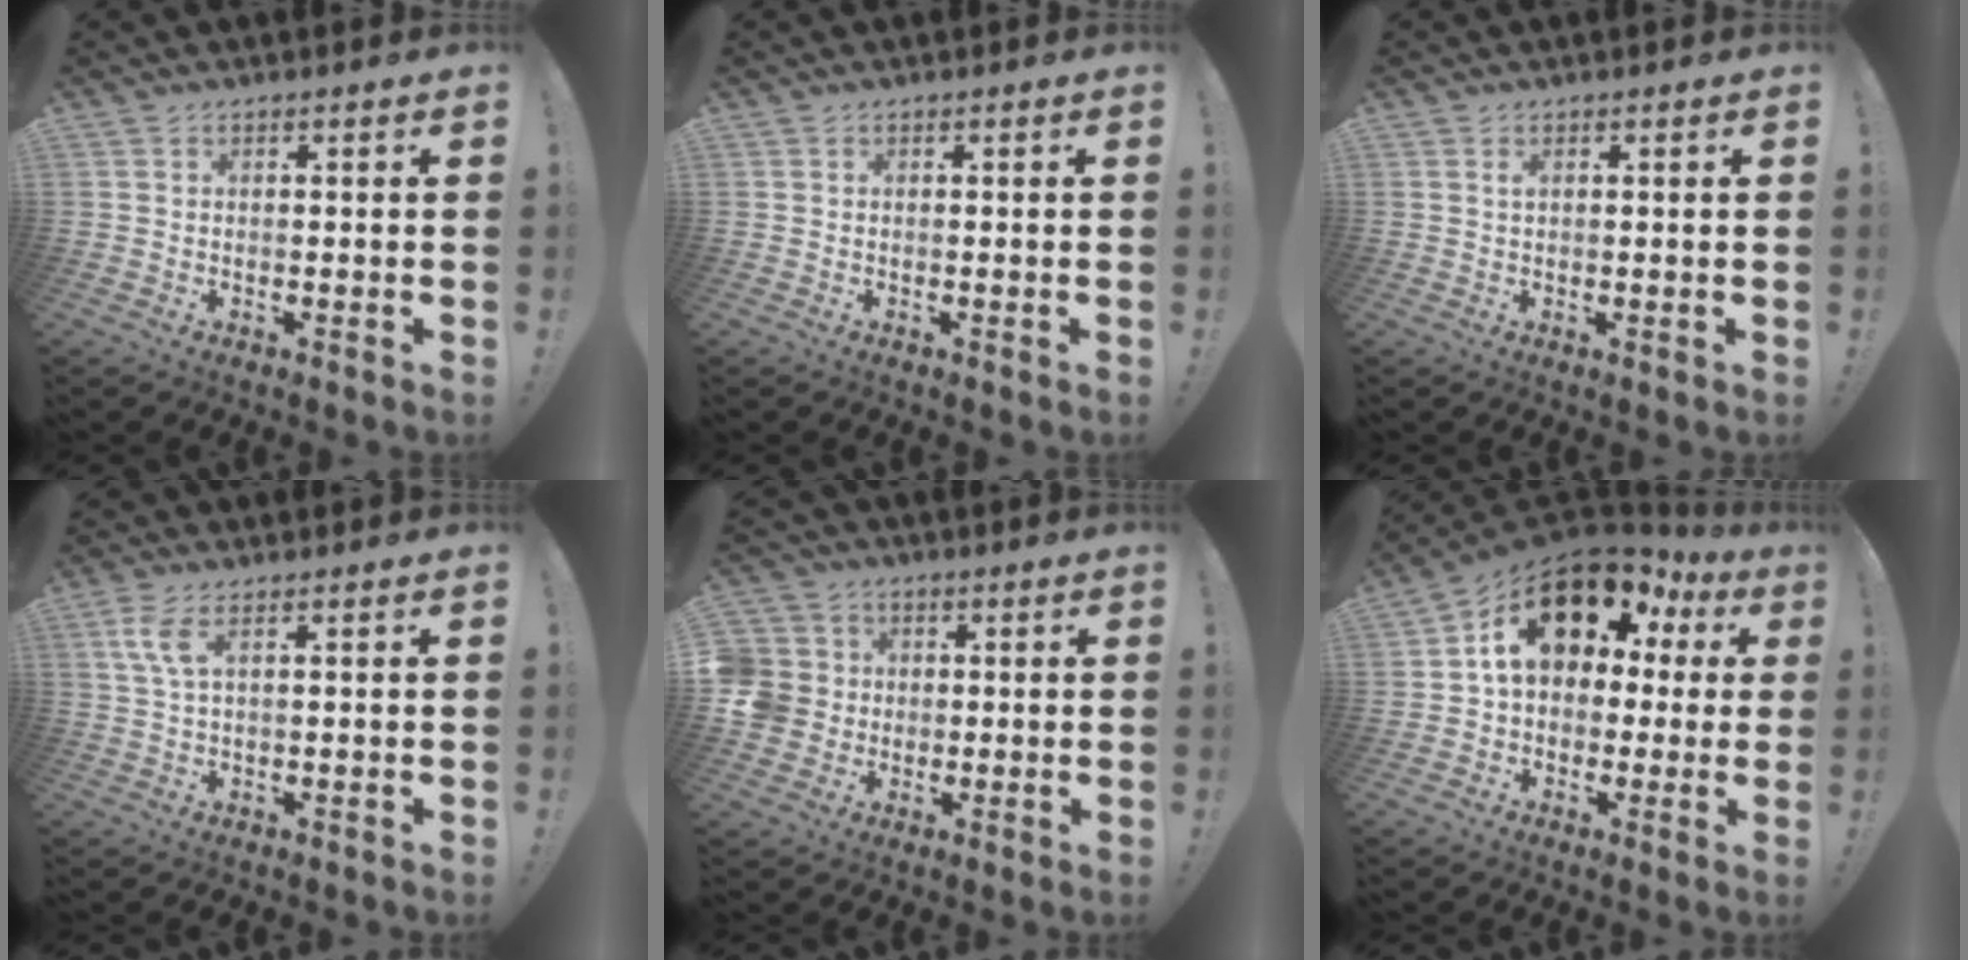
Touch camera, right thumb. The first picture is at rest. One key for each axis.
{"total": 0.0}
{"total": 0.9, "fx": 0.4, "fy": 0.0, "fz": 0.8, "tx": -0.011, "ty": -0.001, "tz": 0.006}
{"total": 5.1, "fx": 2.0, "fy": 1.6, "fz": 4.4, "tx": -0.086, "ty": 0.000, "tz": 0.038}
{"total": 8.7, "fx": 0.0, "fy": 8.2, "fz": 2.9, "tx": -0.076, "ty": 0.008, "tz": 0.006}
{"total": 17.4, "fx": 7.5, "fy": 10.7, "fz": 11.4, "tx": -0.164, "ty": -0.032, "tz": 0.130}